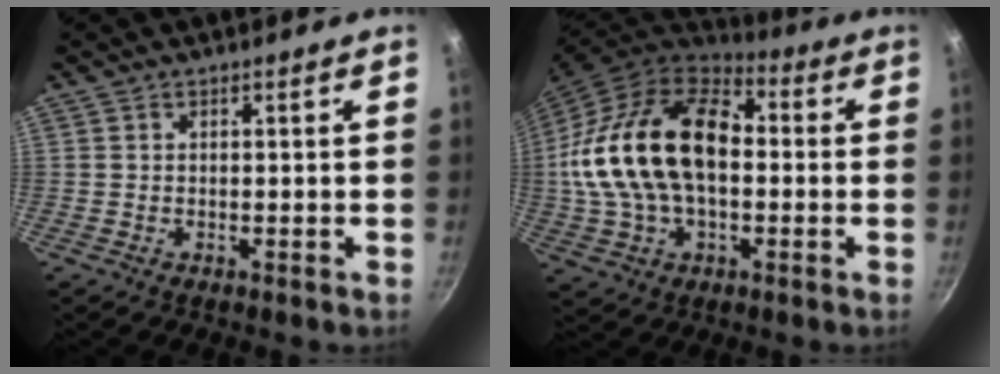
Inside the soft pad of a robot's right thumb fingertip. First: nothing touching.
{"total": 24.9, "force": [0.7, 15.5, 19.5], "torque": [-0.360, 0.037, 0.005]}